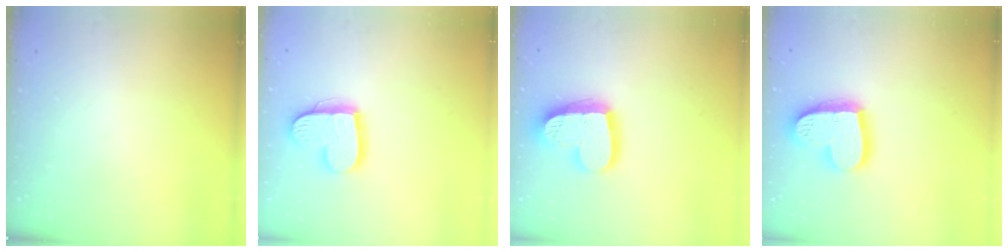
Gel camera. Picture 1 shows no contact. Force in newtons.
{"total": 13.9, "press": 13.9, "slide": 1.0}
{"total": 18.9, "press": 18.8, "slide": 1.7}
{"total": 18.0, "press": 17.9, "slide": 1.3}